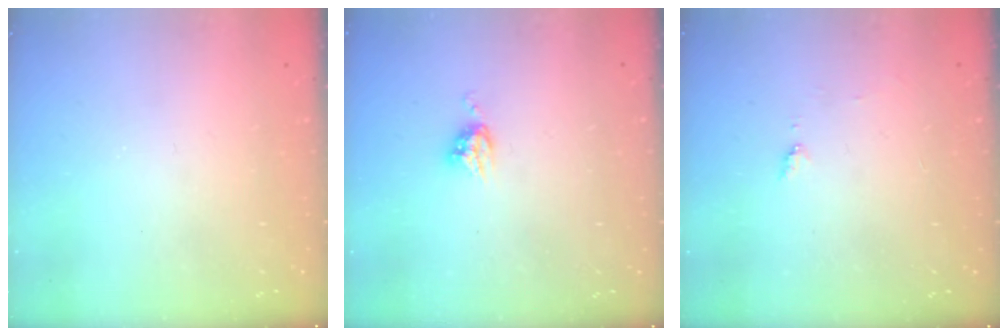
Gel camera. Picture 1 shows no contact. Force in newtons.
{"total": 5.6, "press": 5.6, "slide": 0.7}
{"total": 4.6, "press": 4.6, "slide": 0.4}